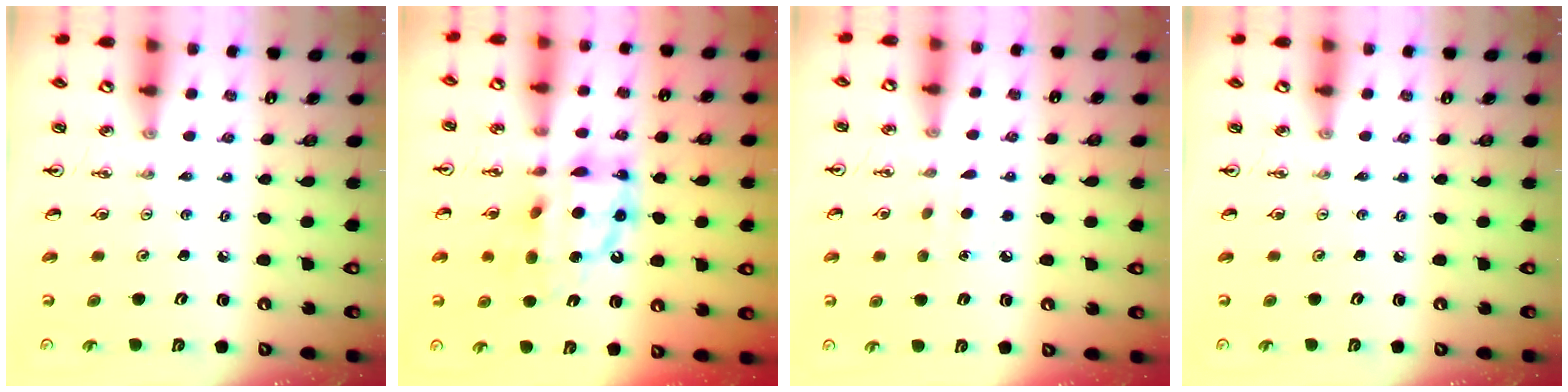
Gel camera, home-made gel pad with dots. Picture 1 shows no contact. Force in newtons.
{"total": 13.2, "press": 13.1, "slide": 1.1}
{"total": 5.4, "press": 5.3, "slide": 0.5}
{"total": 0.0}